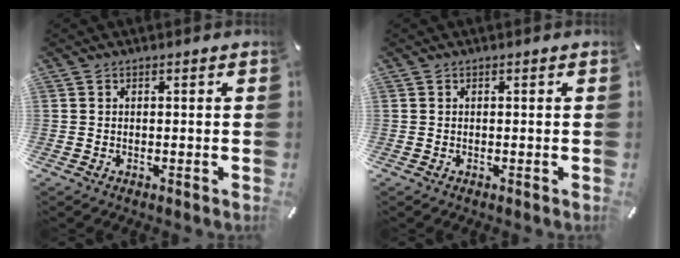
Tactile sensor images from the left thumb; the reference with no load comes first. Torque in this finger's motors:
{"motor_torque": [0.00, 0.02, -0.06, -0.01, 0.00]}